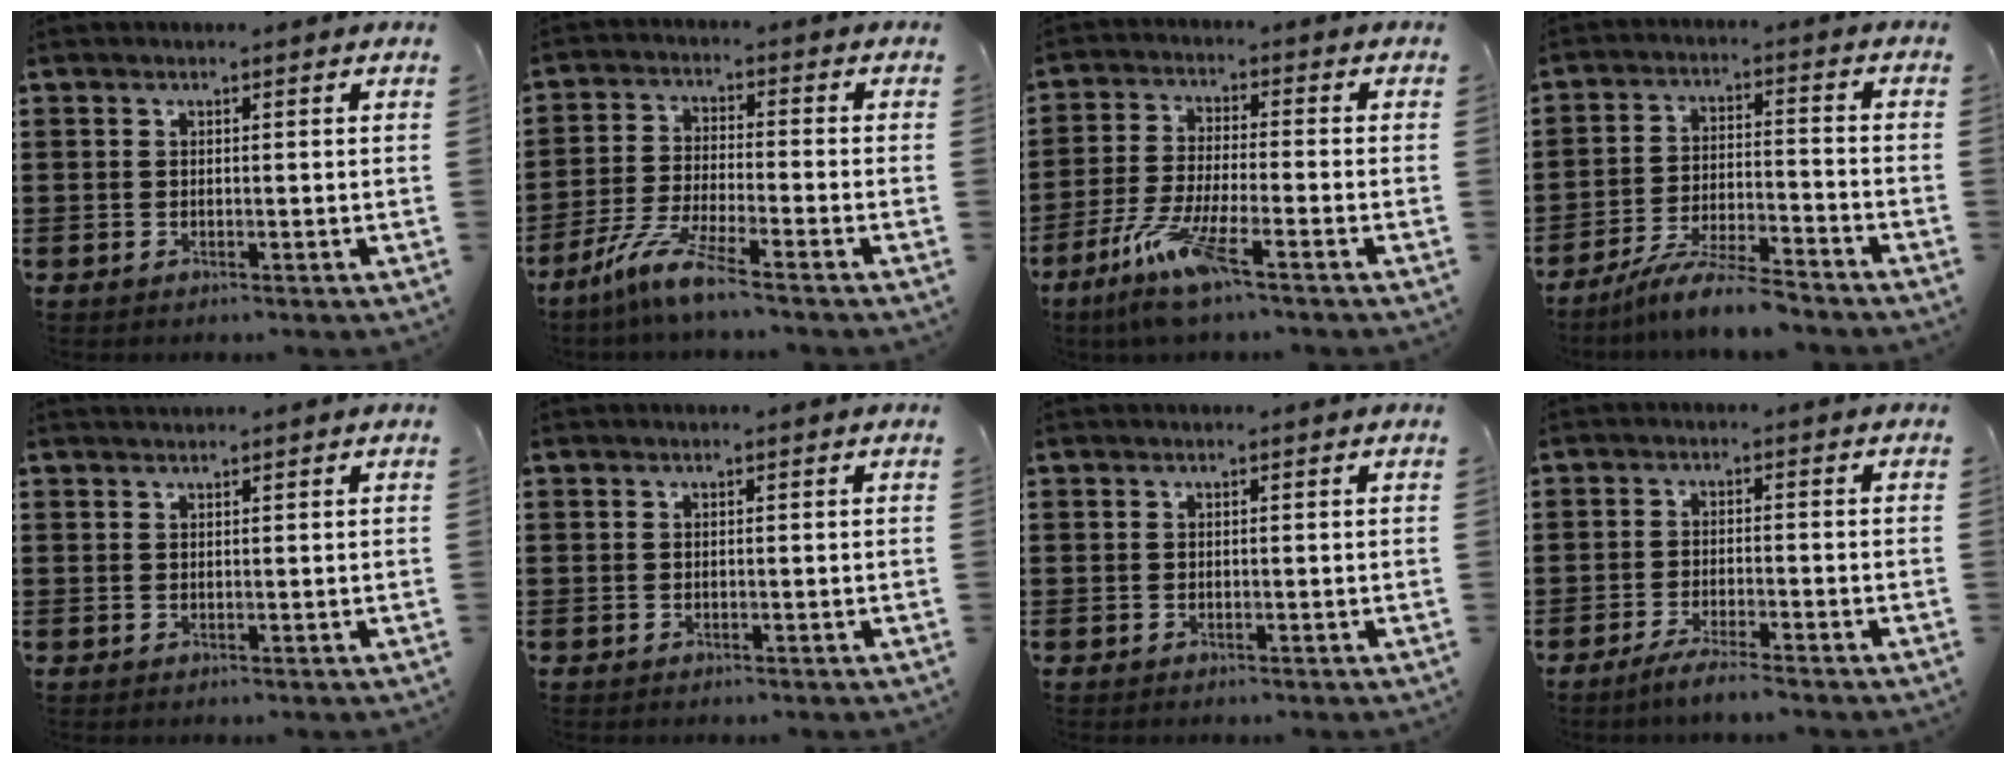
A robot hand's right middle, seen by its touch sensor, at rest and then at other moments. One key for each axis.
{"total": 7.5, "fx": -5.8, "fy": -0.1, "fz": 4.8, "tx": -0.109, "ty": -0.021, "tz": -0.114}
{"total": 8.4, "fx": -5.6, "fy": 0.7, "fz": 6.3, "tx": -0.137, "ty": -0.016, "tz": -0.109}
{"total": 7.5, "fx": -6.9, "fy": 0.0, "fz": 3.0, "tx": -0.061, "ty": -0.003, "tz": -0.131}
{"total": 0.8, "fx": 0.8, "fy": 0.1, "fz": 0.0, "tx": -0.001, "ty": 0.000, "tz": 0.016}
{"total": 0.0}
{"total": 0.0}
{"total": 3.1, "fx": -2.6, "fy": -0.2, "fz": 1.6, "tx": -0.033, "ty": -0.004, "tz": -0.049}